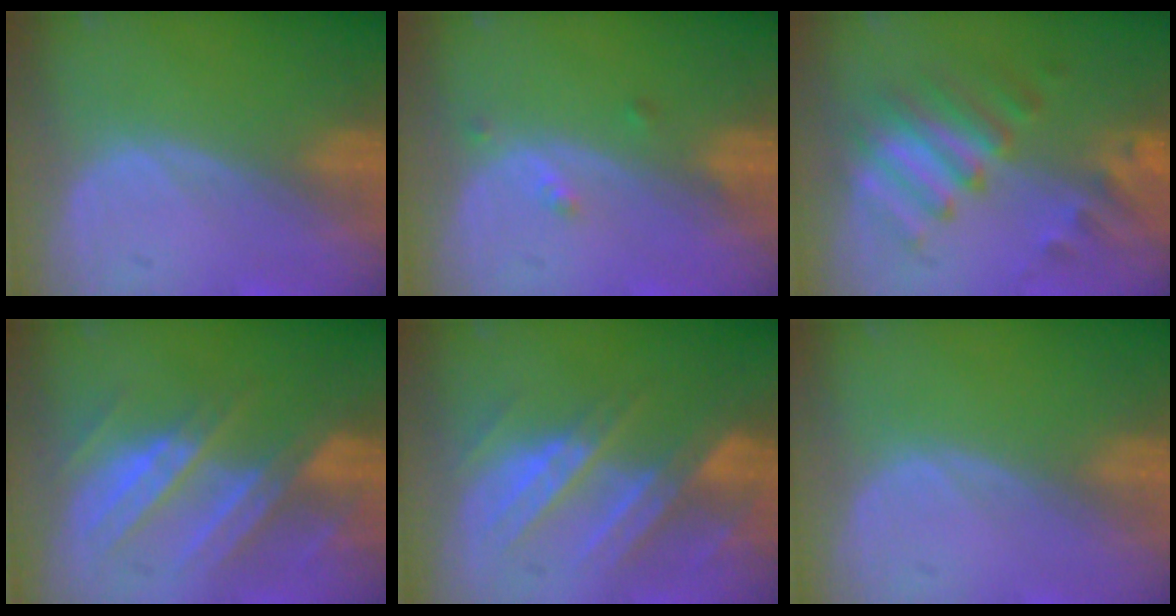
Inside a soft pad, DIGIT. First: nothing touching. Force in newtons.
{"total": 1.9, "press": 1.5, "slide": 1.0}
{"total": 8.1, "press": 7.7, "slide": 2.7}
{"total": 8.0, "press": 7.9, "slide": 1.1}
{"total": 9.0, "press": 7.9, "slide": 4.2}
{"total": 0.0}